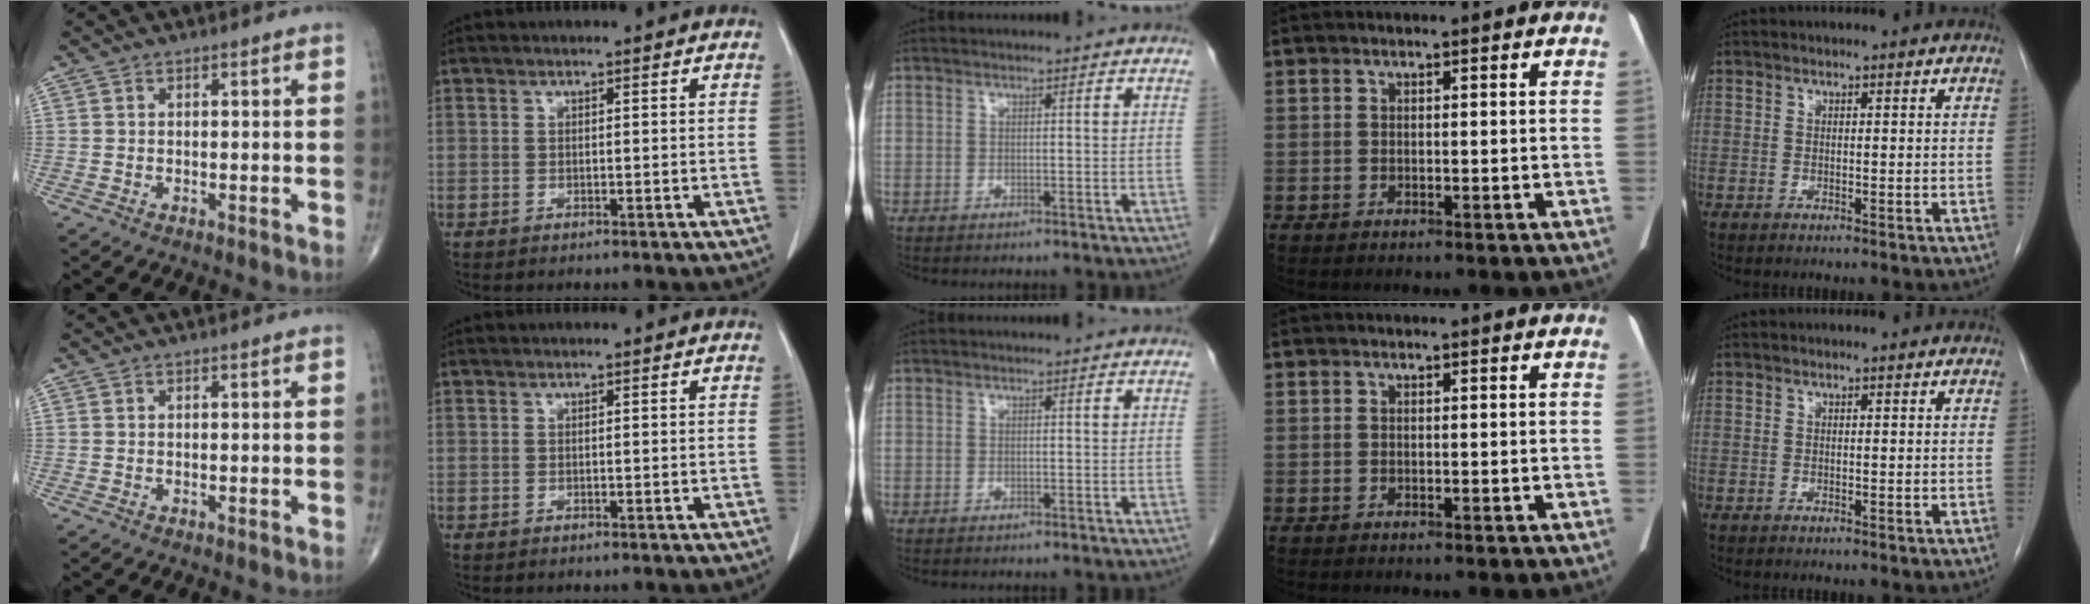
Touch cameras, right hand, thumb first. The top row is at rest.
{}